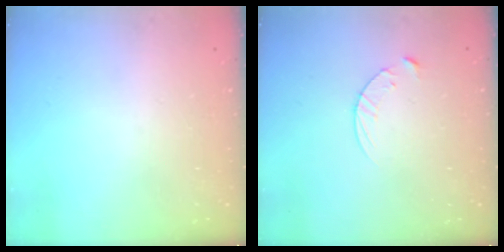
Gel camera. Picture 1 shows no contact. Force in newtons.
{"total": 5.4, "press": 5.4, "slide": 0.5}